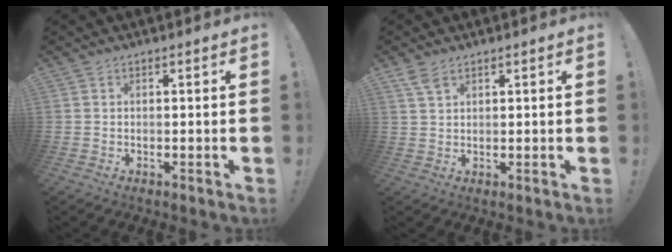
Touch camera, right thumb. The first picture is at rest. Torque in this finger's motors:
{"motor_torque": [0.13, -0.22, -0.39, 0.23, 0.16]}